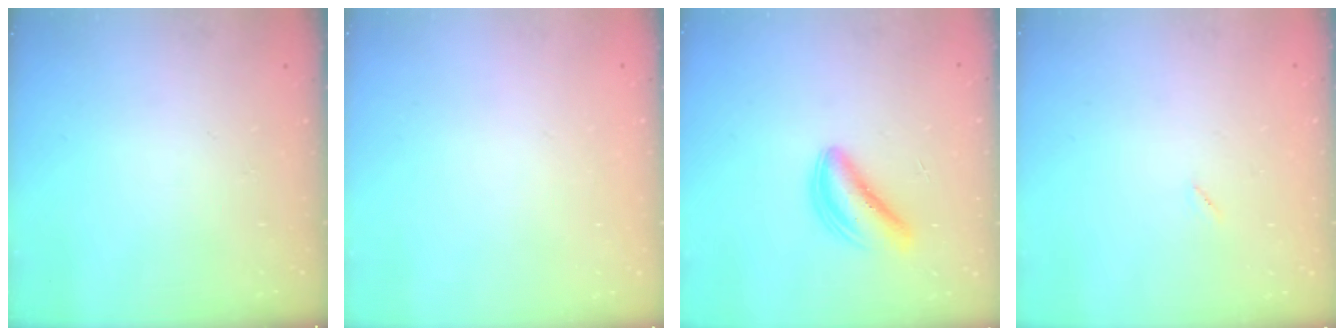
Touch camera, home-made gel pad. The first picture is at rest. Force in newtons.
{"total": 2.1, "press": 2.1, "slide": 0.1}
{"total": 5.5, "press": 5.5, "slide": 0.2}
{"total": 2.0, "press": 2.0, "slide": 0.1}